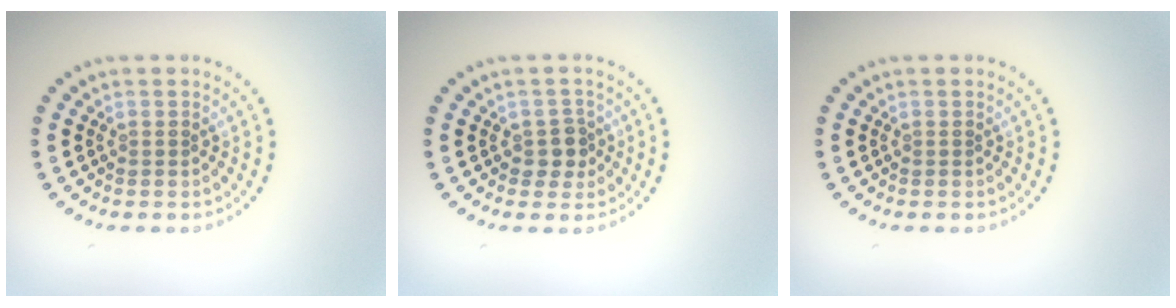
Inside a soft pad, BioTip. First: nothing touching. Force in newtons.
{"total": 1.9, "press": 1.6, "slide": 1.0}
{"total": 0.0}